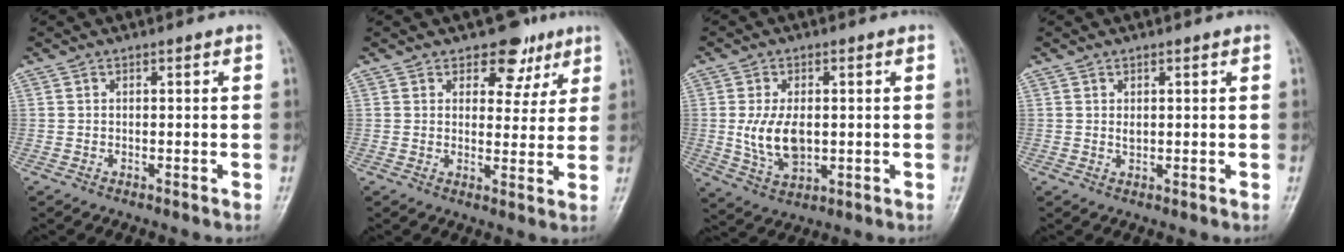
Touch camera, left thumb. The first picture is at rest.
{"total": 6.9, "force": [4.4, 4.5, 2.8], "torque": [0.004, -0.018, 0.059]}
{"total": 8.6, "force": [0.0, 5.1, 7.0], "torque": [-0.125, -0.008, 0.009]}
{"total": 1.2, "force": [0.4, 0.6, 0.9], "torque": [-0.011, -0.004, 0.011]}